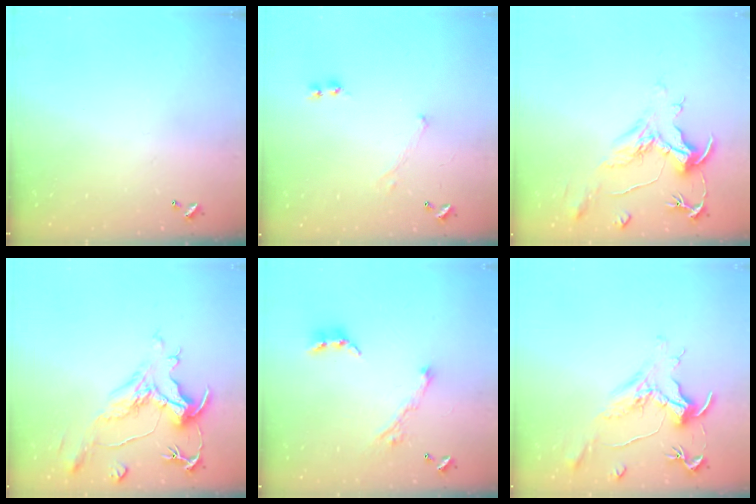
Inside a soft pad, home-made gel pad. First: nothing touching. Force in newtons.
{"total": 0.7, "press": 0.6, "slide": 0.2}
{"total": 2.3, "press": 1.8, "slide": 1.3}
{"total": 1.6, "press": 0.0, "slide": 1.6}
{"total": 6.8, "press": 6.7, "slide": 1.1}
{"total": 1.5, "press": 1.3, "slide": 0.8}